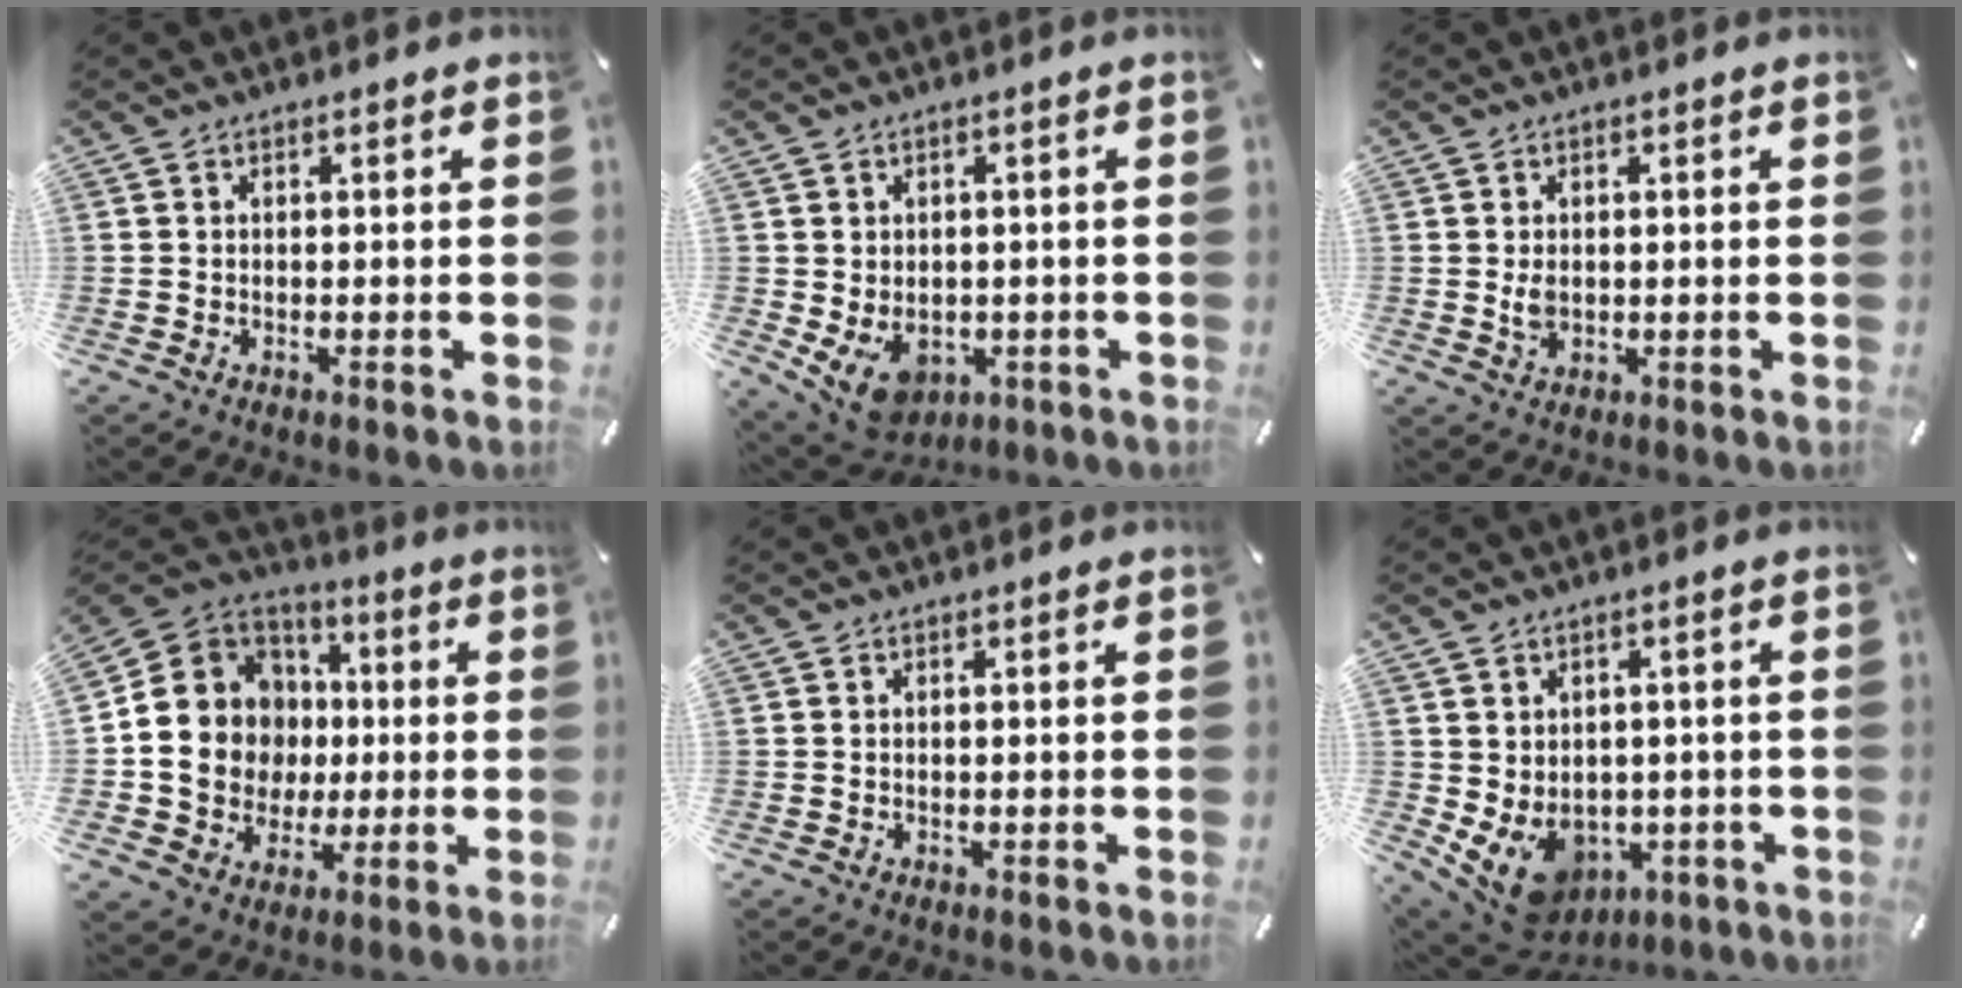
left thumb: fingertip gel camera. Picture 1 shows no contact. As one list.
[{"total": 7.8, "force": [-2.1, 6.0, 4.5], "torque": [-0.084, 0.006, -0.035]}, {"total": 2.6, "force": [0.2, 2.0, 1.7], "torque": [-0.034, -0.002, -0.001]}, {"total": 16.0, "force": [-0.6, 15.0, 5.5], "torque": [-0.105, -0.004, 0.003]}, {"total": 0.0}, {"total": 8.8, "force": [-2.2, 7.2, 4.5], "torque": [-0.085, -0.006, -0.036]}]